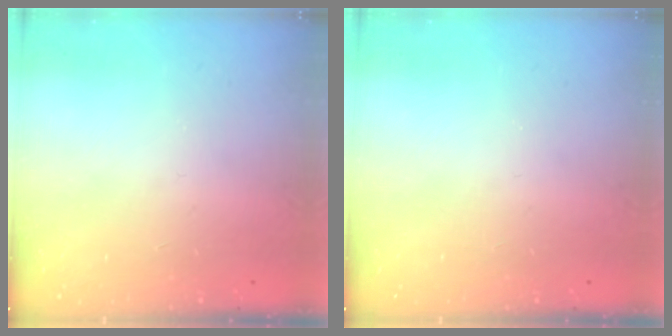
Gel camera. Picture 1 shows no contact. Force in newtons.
{"total": 0.0}